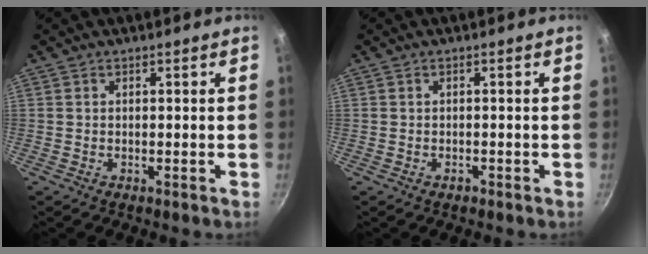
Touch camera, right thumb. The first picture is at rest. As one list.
[{"total": 0.6, "force": [-0.4, 0.4, 0.2], "torque": [-0.003, 0.007, -0.003]}]